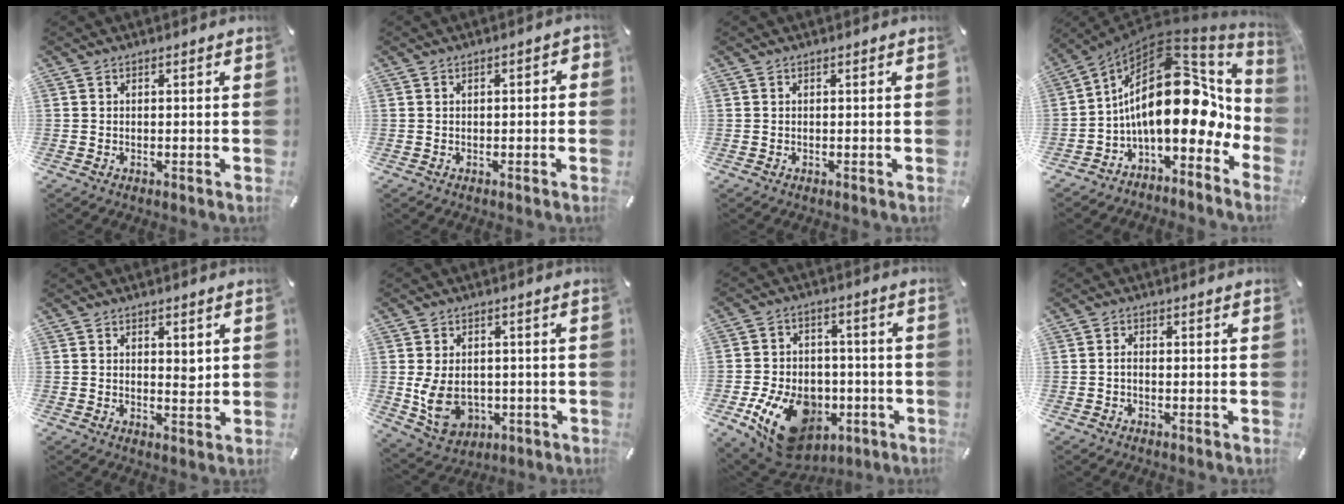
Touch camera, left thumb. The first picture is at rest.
{"total": 1.6, "force": [-0.5, 0.8, 1.2], "torque": [-0.020, 0.005, -0.011]}
{"total": 0.0}
{"total": 23.2, "force": [1.7, 13.4, 18.9], "torque": [-0.307, -0.035, 0.033]}
{"total": 2.6, "force": [1.2, 1.4, 1.9], "torque": [-0.015, -0.009, 0.015]}
{"total": 9.0, "force": [-1.0, 7.1, 5.5], "torque": [-0.103, 0.002, -0.015]}
{"total": 17.0, "force": [-6.3, 11.7, 10.6], "torque": [-0.184, 0.041, -0.092]}
{"total": 1.1, "force": [-0.4, 0.4, 0.9], "torque": [-0.018, 0.003, -0.009]}